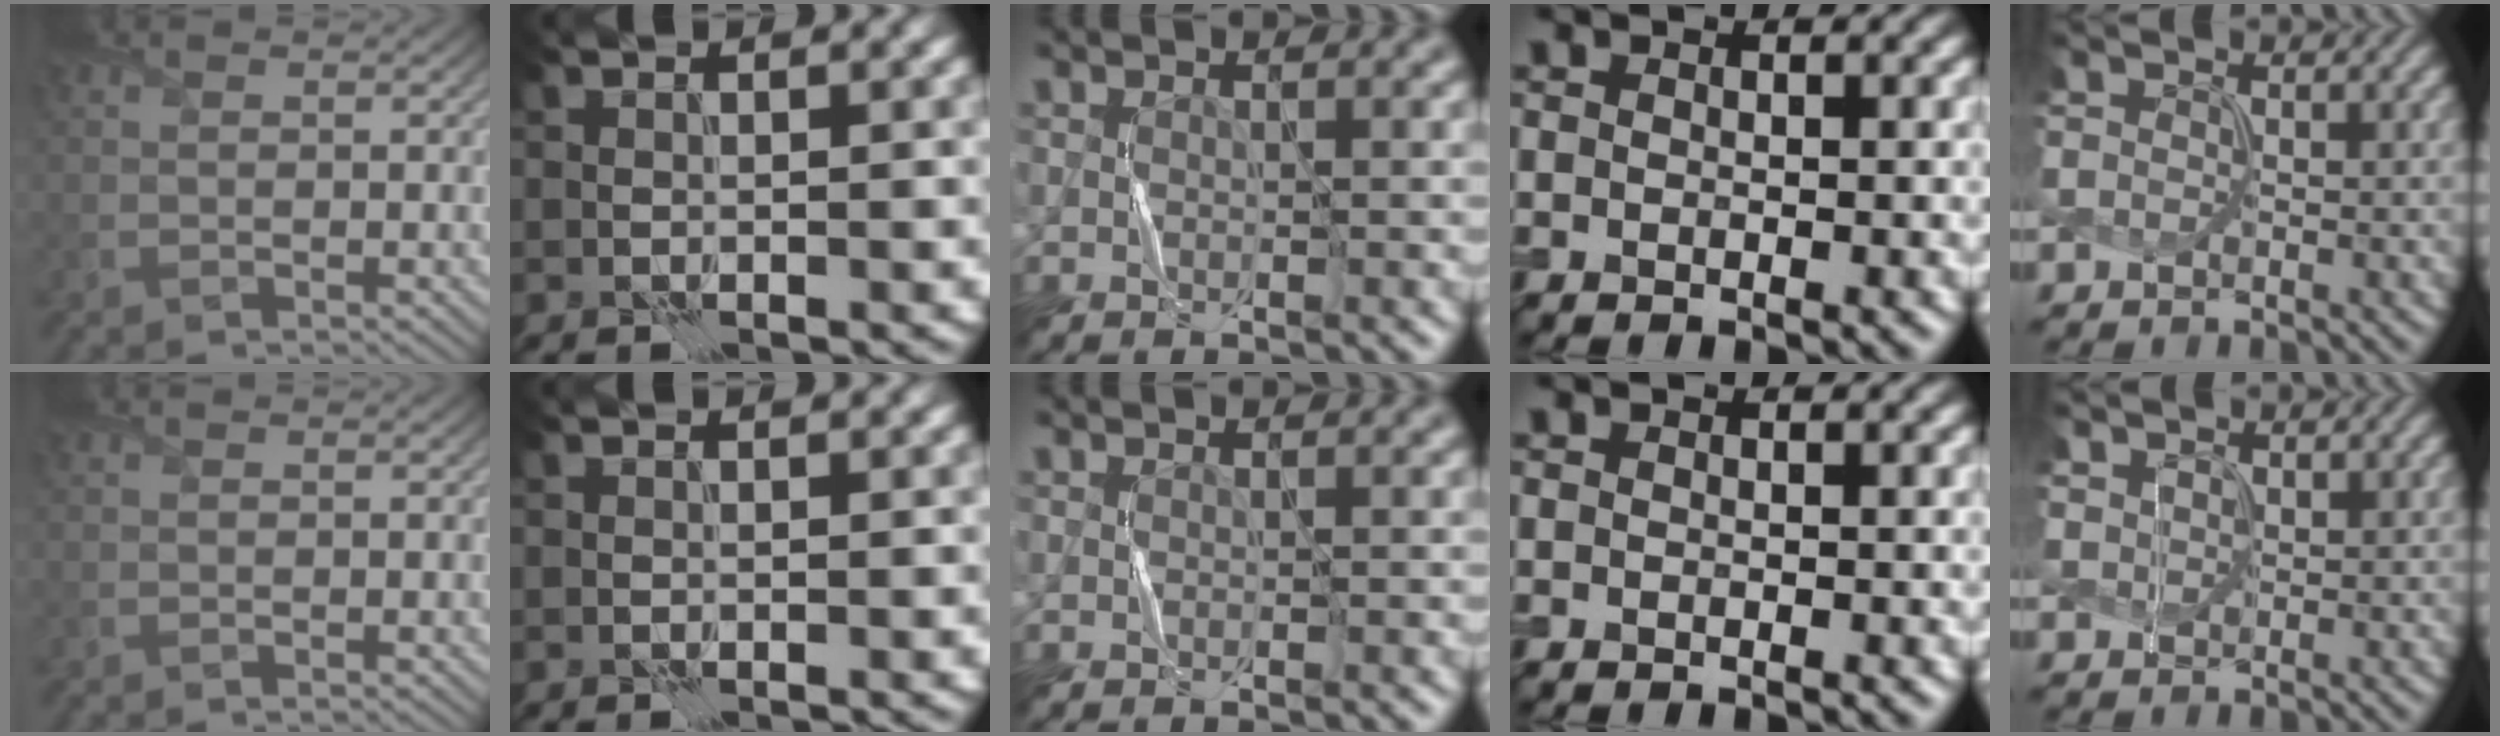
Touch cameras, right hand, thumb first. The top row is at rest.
{"little": {"total": 1.1, "force": [0.8, 0.7, 0.2], "torque": [-0.009, 0.000, 0.019]}}